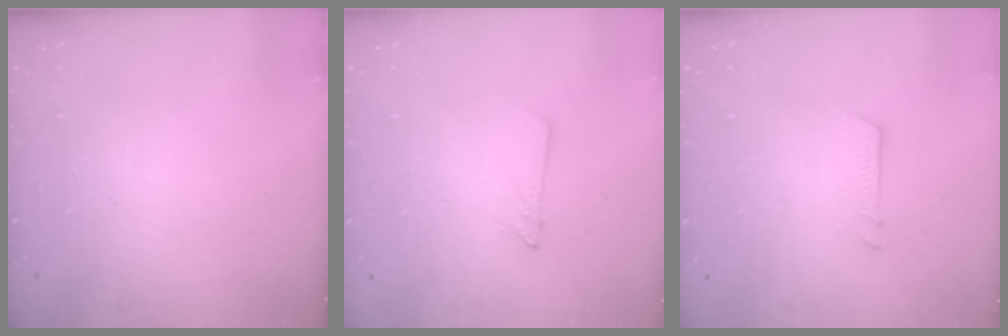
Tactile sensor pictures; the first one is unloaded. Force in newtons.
{"total": 1.5, "press": 1.5, "slide": 0.1}
{"total": 3.6, "press": 3.6, "slide": 0.4}